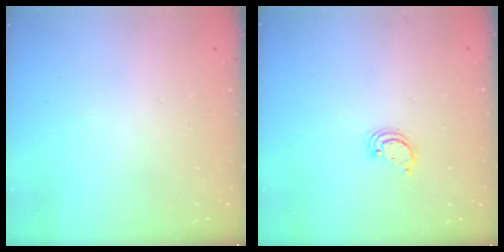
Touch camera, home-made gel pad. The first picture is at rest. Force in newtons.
{"total": 2.6, "press": 2.6, "slide": 0.2}